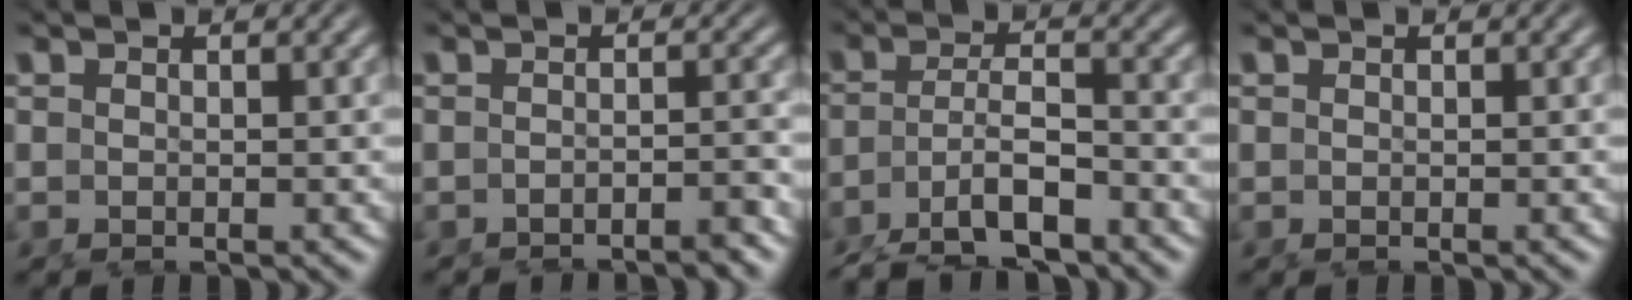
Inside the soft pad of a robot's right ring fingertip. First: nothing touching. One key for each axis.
{"total": 2.1, "fx": -2.0, "fy": -0.5, "fz": 0.4, "tx": 0.000, "ty": 0.008, "tz": -0.040}
{"total": 6.0, "fx": -4.1, "fy": 2.4, "fz": 3.6, "tx": -0.071, "ty": -0.028, "tz": -0.054}
{"total": 0.0}